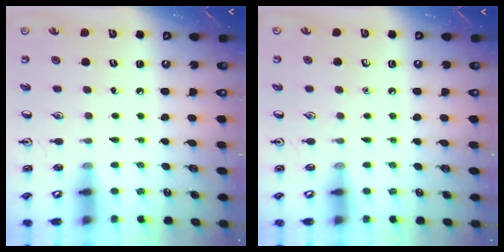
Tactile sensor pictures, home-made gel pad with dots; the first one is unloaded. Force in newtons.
{"total": 0.0}